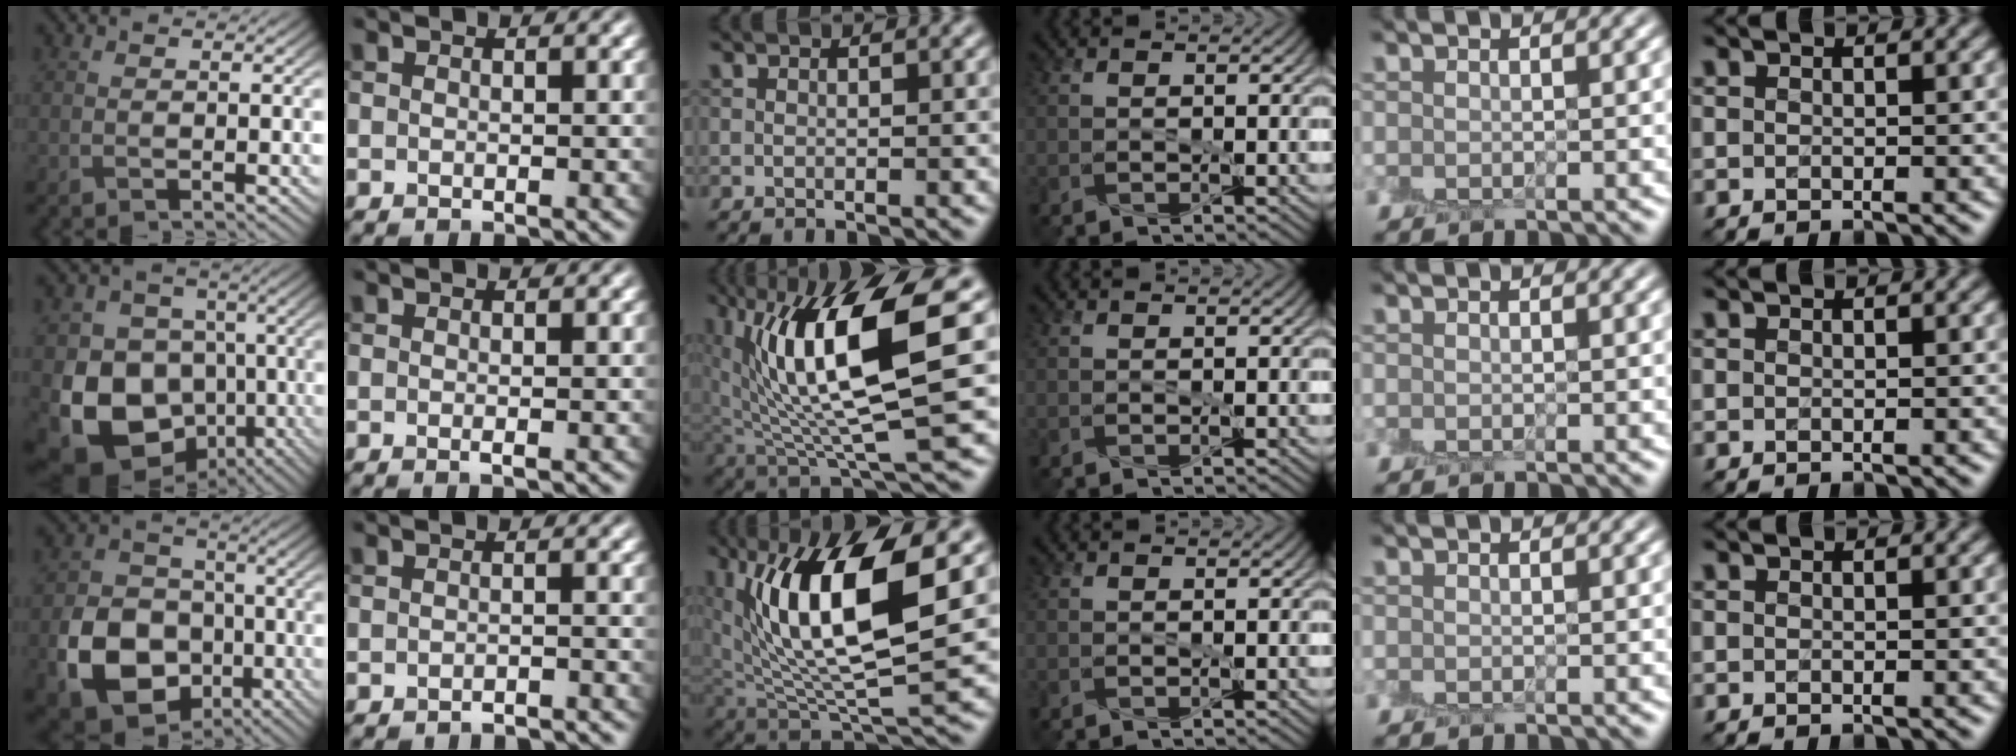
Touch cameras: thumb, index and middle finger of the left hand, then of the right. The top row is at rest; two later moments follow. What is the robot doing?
{"motion": "peel", "object": "sticky note"}